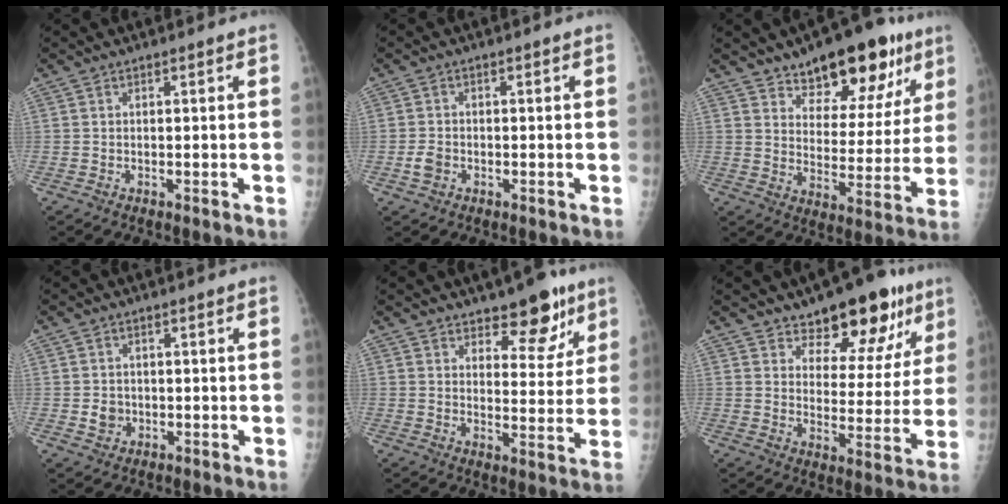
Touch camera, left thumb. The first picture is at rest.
{"total": 2.4, "force": [-0.8, 1.8, 1.3], "torque": [-0.020, 0.003, -0.013]}
{"total": 18.1, "force": [11.6, 8.6, 11.0], "torque": [-0.096, -0.052, 0.171]}
{"total": 2.6, "force": [-0.3, 2.4, 1.0], "torque": [-0.004, 0.003, -0.001]}
{"total": 9.7, "force": [6.6, 4.5, 5.4], "torque": [-0.033, -0.041, 0.095]}
{"total": 15.0, "force": [10.1, 7.2, 8.3], "torque": [-0.046, -0.057, 0.145]}